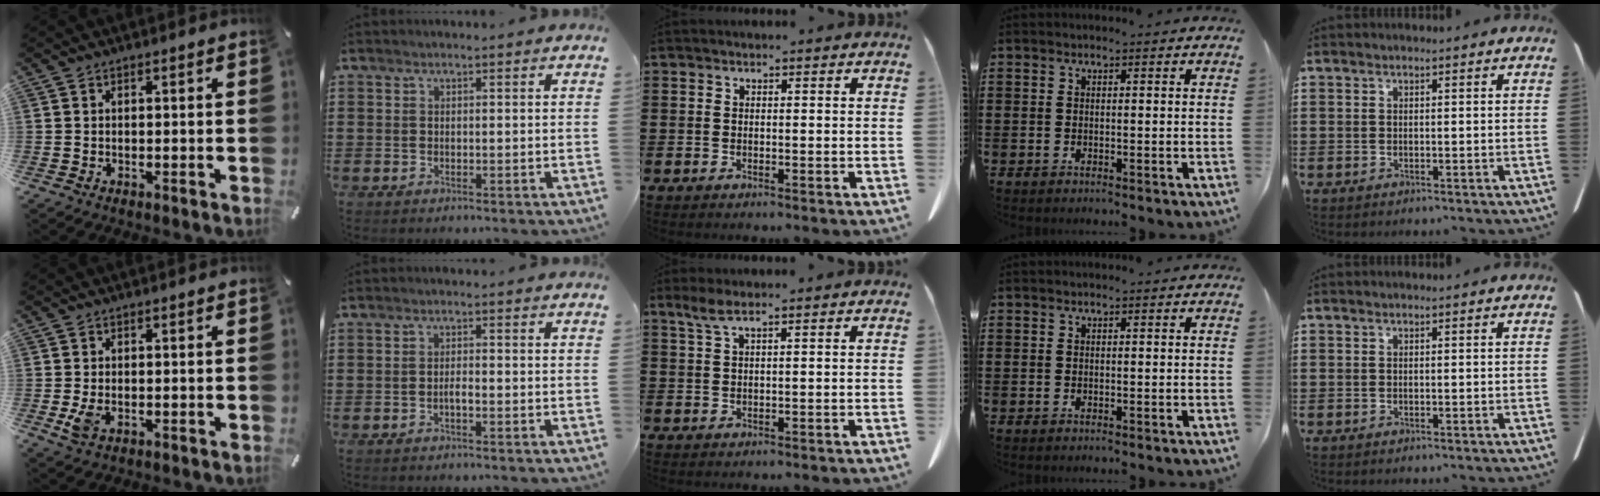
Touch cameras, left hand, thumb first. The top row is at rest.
{"thumb": {"total": 3.2, "force": [-0.7, 1.7, 2.6], "torque": [-0.063, -0.004, -0.015]}, "index": {"total": 1.4, "force": [-0.7, 0.3, 1.1], "torque": [-0.024, -0.001, -0.013]}, "middle": {"total": 2.3, "force": [1.5, 0.1, 1.7], "torque": [-0.037, 0.000, 0.027]}}